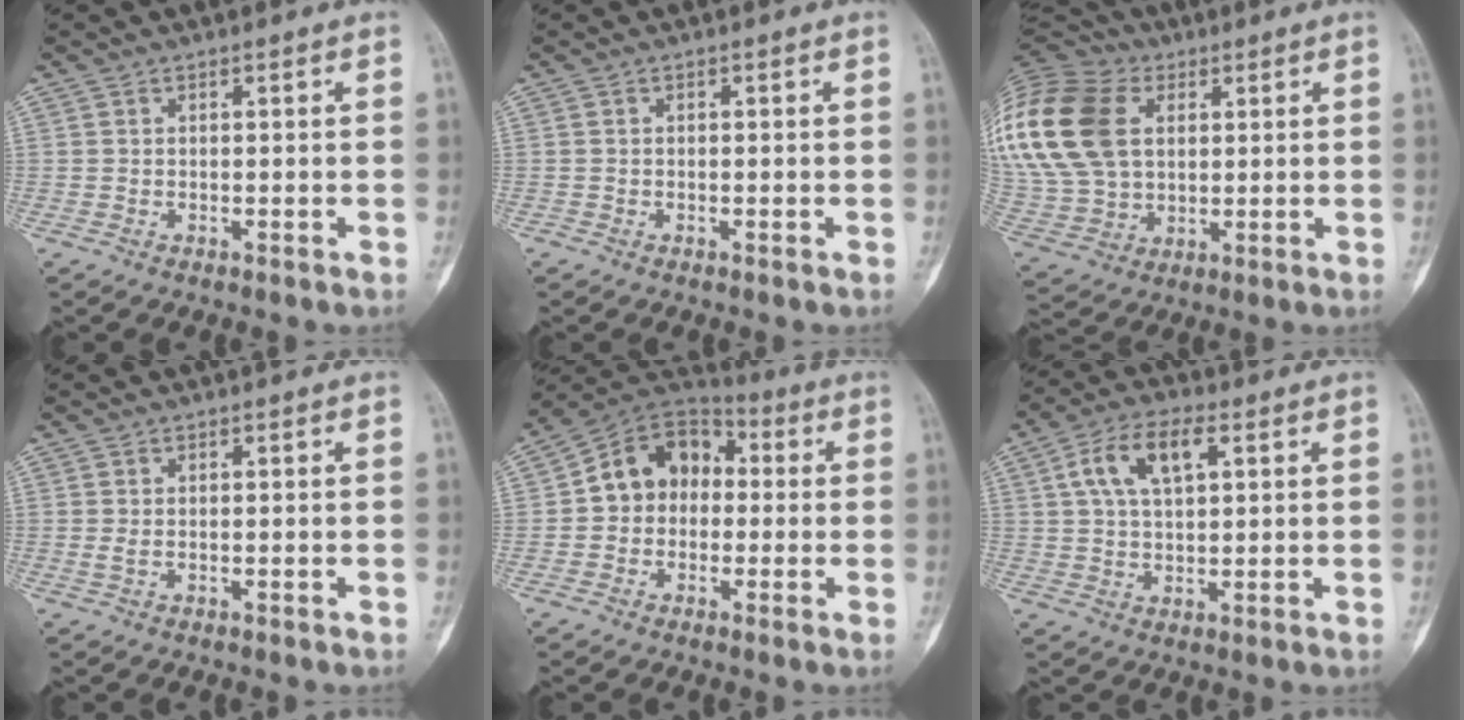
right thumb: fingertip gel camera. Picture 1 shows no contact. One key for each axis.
{"total": 0.0}
{"total": 27.8, "fx": 7.2, "fy": 19.7, "fz": 18.3, "tx": -0.420, "ty": 0.037, "tz": 0.145}
{"total": 0.8, "fx": -0.1, "fy": 0.3, "fz": 0.7, "tx": -0.018, "ty": 0.002, "tz": -0.001}
{"total": 12.2, "fx": 0.3, "fy": 9.8, "fz": 7.1, "tx": -0.082, "ty": 0.042, "tz": -0.012}
{"total": 9.8, "fx": 3.3, "fy": 4.9, "fz": 7.8, "tx": -0.141, "ty": 0.012, "tz": 0.059}